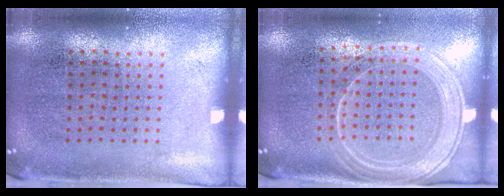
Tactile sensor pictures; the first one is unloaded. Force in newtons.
{"total": 2.1, "press": 1.9, "slide": 0.9}